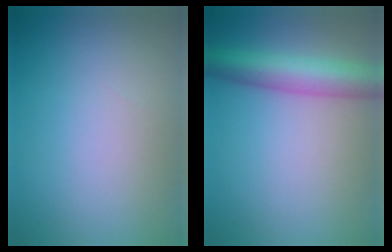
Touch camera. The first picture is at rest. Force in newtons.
{"total": 5.7, "press": 5.7, "slide": 0.1}